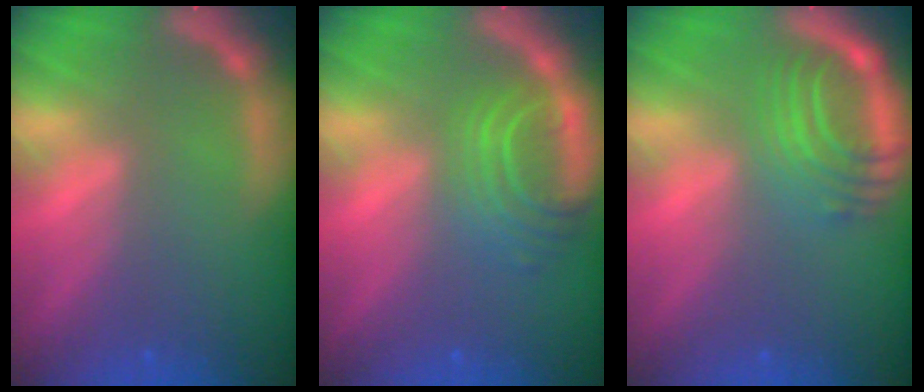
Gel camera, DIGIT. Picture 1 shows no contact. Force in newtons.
{"total": 5.5}
{"total": 6.5}